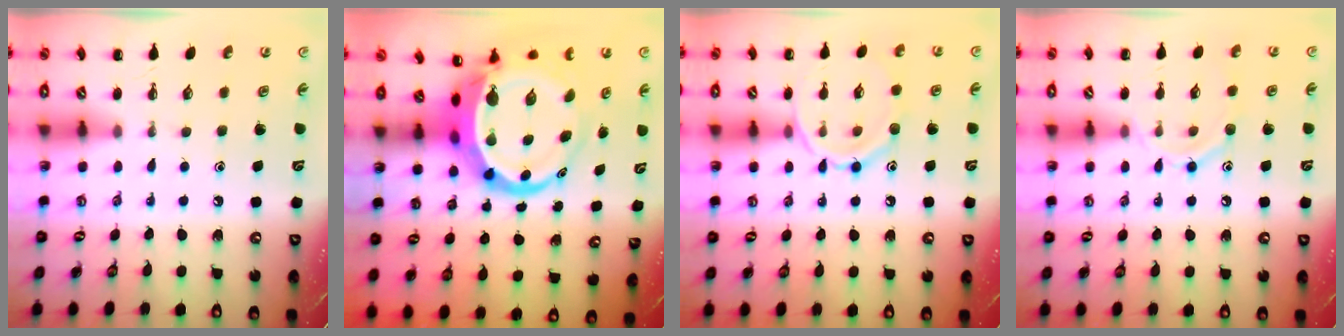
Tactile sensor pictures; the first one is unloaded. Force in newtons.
{"total": 13.3, "press": 12.9, "slide": 3.4}
{"total": 11.3, "press": 11.3, "slide": 0.6}
{"total": 9.8, "press": 9.7, "slide": 1.3}